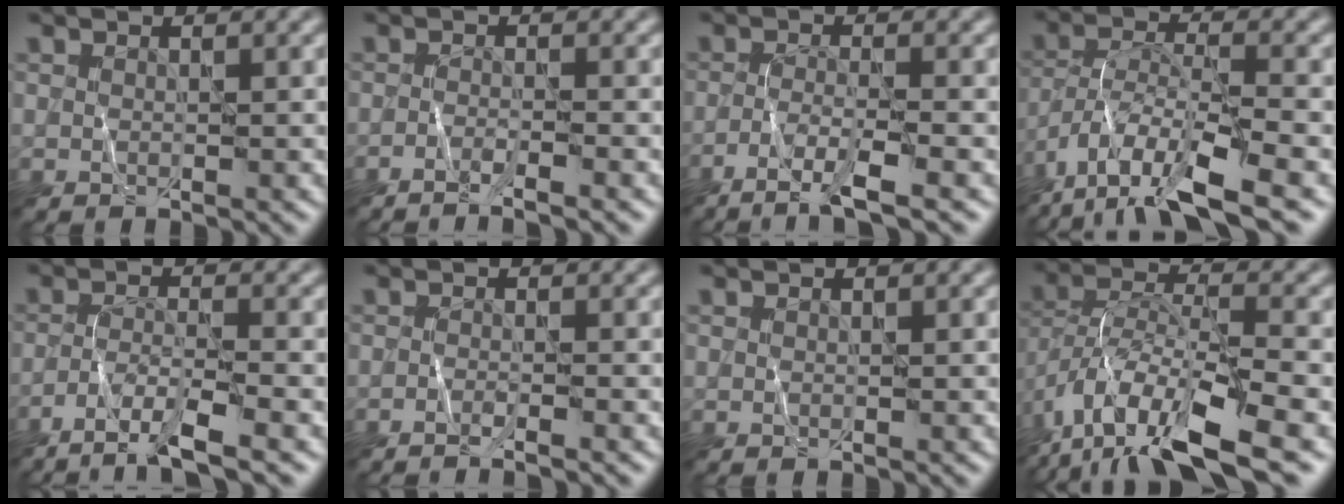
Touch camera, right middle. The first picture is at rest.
{"total": 2.3, "force": [-1.6, 0.1, 1.6], "torque": [-0.031, 0.002, -0.038]}
{"total": 4.0, "force": [-2.5, 0.4, 3.1], "torque": [-0.056, 0.002, -0.056]}
{"total": 10.2, "force": [-6.9, 2.8, 7.0], "torque": [-0.130, -0.005, -0.129]}
{"total": 4.9, "force": [-3.4, 0.6, 3.5], "torque": [-0.061, 0.000, -0.065]}
{"total": 1.6, "force": [-1.2, 0.1, 1.1], "torque": [-0.019, 0.001, -0.026]}
{"total": 0.0}
{"total": 11.8, "force": [-7.4, 3.7, 8.5], "torque": [-0.161, -0.001, -0.141]}